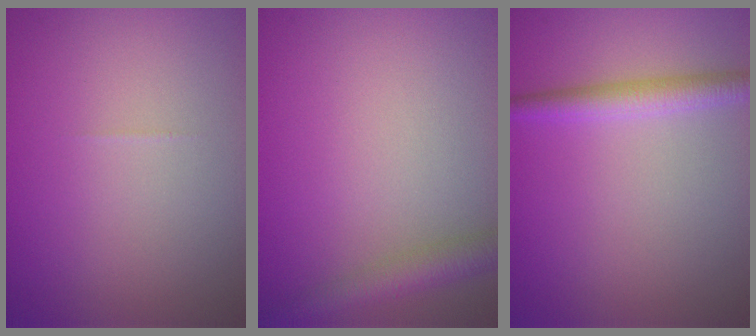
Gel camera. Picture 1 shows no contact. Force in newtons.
{"total": 3.0, "press": 3.0, "slide": 0.1}
{"total": 2.4, "press": 2.4, "slide": 0.0}